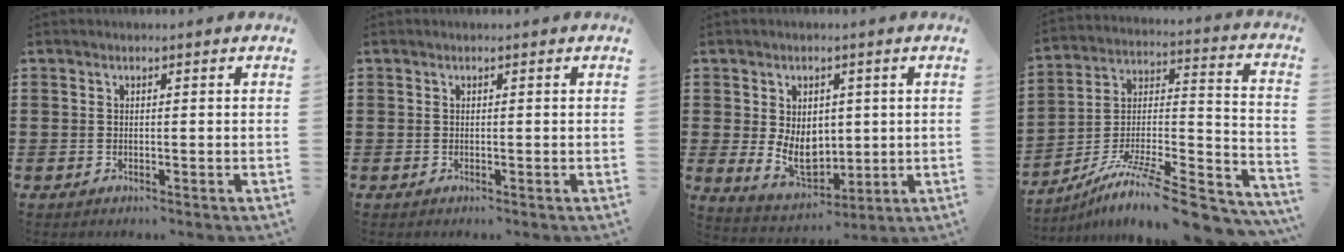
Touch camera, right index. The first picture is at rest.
{"total": 0.0}
{"total": 7.0, "force": [0.2, 5.2, 4.7], "torque": [-0.077, 0.003, 0.003]}
{"total": 11.1, "force": [-8.6, 1.4, 7.0], "torque": [-0.113, 0.004, -0.161]}